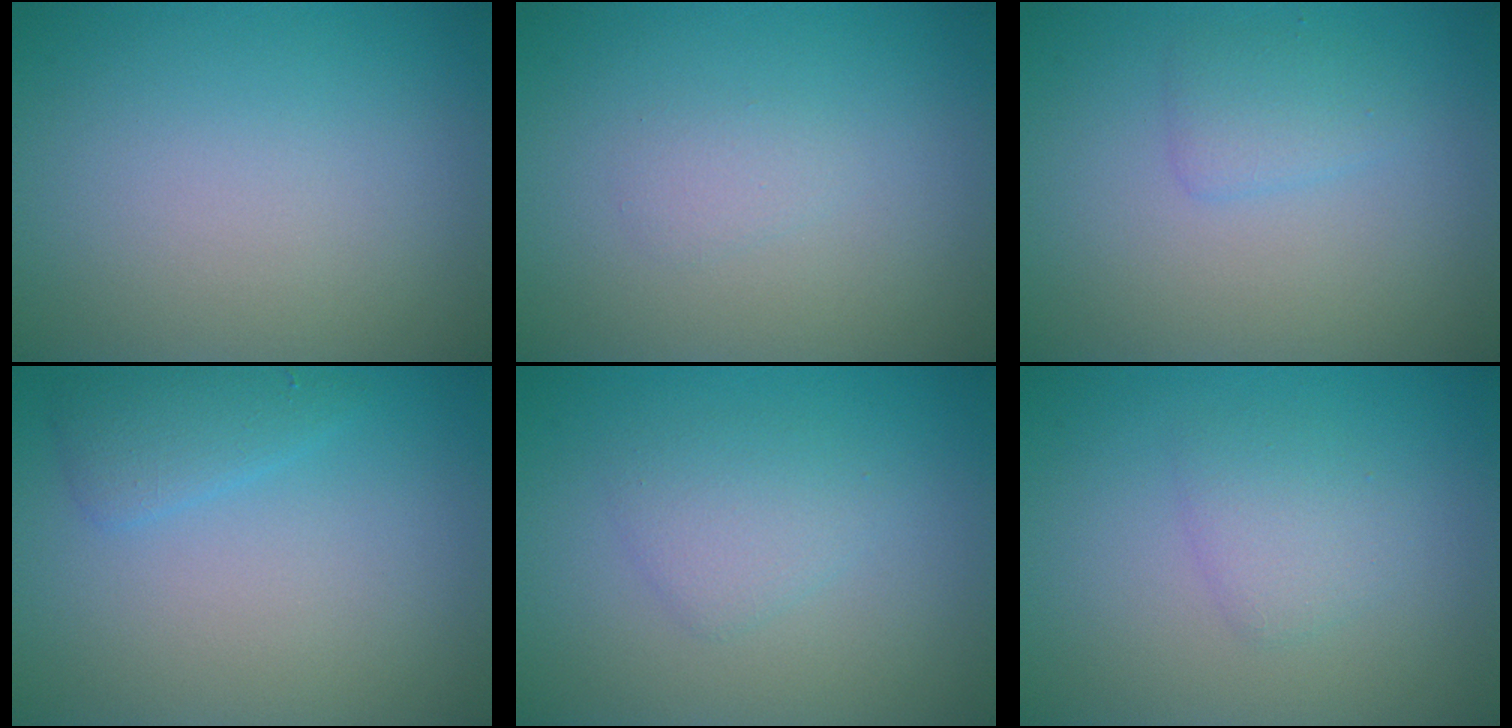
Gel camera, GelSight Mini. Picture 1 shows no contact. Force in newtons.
{"total": 0.9, "press": 0.9, "slide": 0.0}
{"total": 1.6, "press": 1.6, "slide": 0.1}
{"total": 1.9, "press": 1.9, "slide": 0.1}
{"total": 2.0, "press": 2.0, "slide": 0.1}
{"total": 1.8, "press": 1.8, "slide": 0.1}